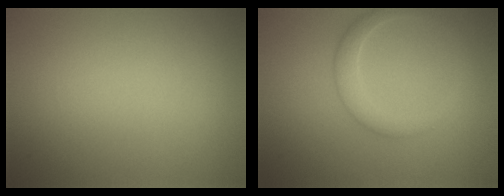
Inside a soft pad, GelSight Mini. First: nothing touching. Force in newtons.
{"total": 2.4, "press": 2.4, "slide": 0.2}